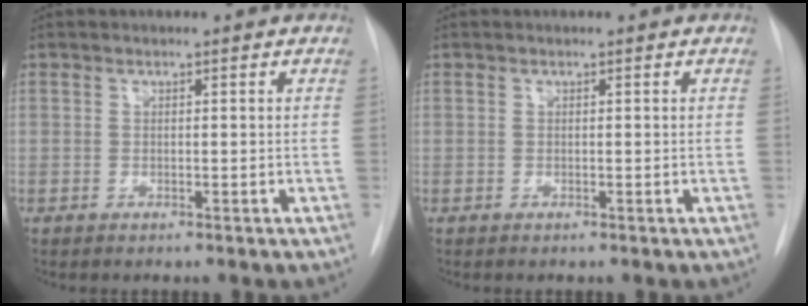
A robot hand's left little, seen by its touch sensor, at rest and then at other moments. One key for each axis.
{"total": 0.0}